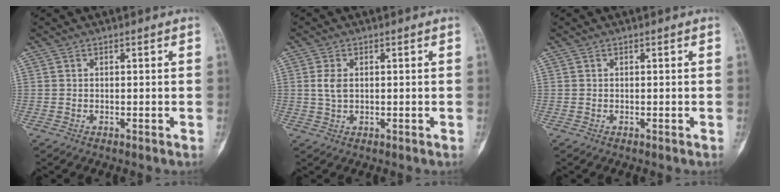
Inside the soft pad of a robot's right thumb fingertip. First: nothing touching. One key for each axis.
{"total": 2.9, "fx": 0.5, "fy": 1.8, "fz": 2.3, "tx": -0.048, "ty": 0.002, "tz": 0.010}
{"total": 0.0}